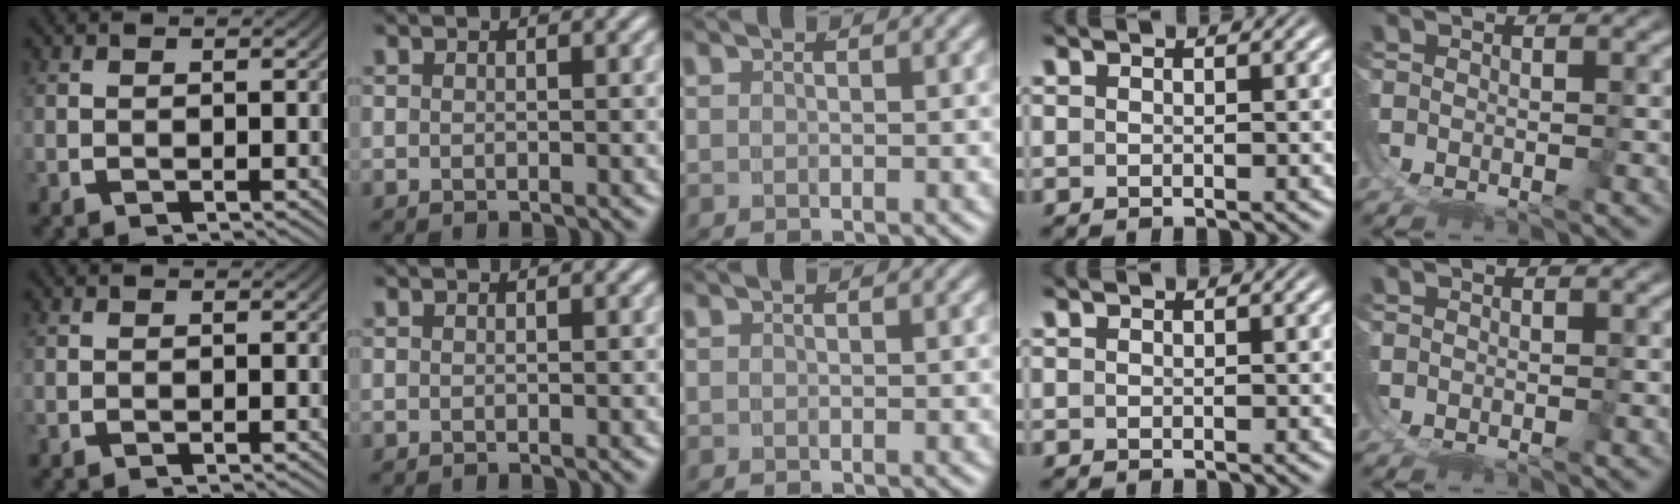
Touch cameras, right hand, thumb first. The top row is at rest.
{}